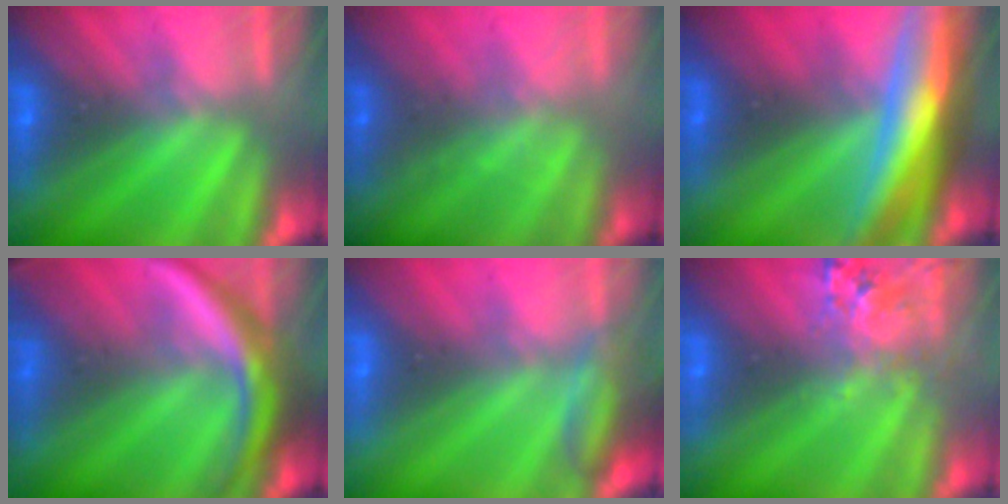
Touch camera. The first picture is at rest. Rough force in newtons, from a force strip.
{"total": 1.4}
{"total": 9.3}
{"total": 9.9}
{"total": 2.5}
{"total": 2.9}